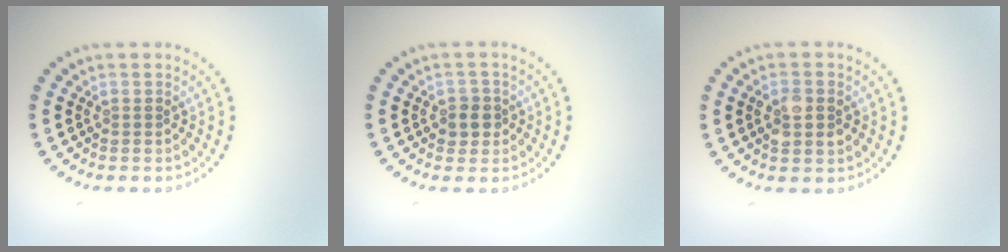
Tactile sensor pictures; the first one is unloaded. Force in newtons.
{"total": 1.8, "press": 1.7, "slide": 0.8}
{"total": 2.7, "press": 2.7, "slide": 0.3}